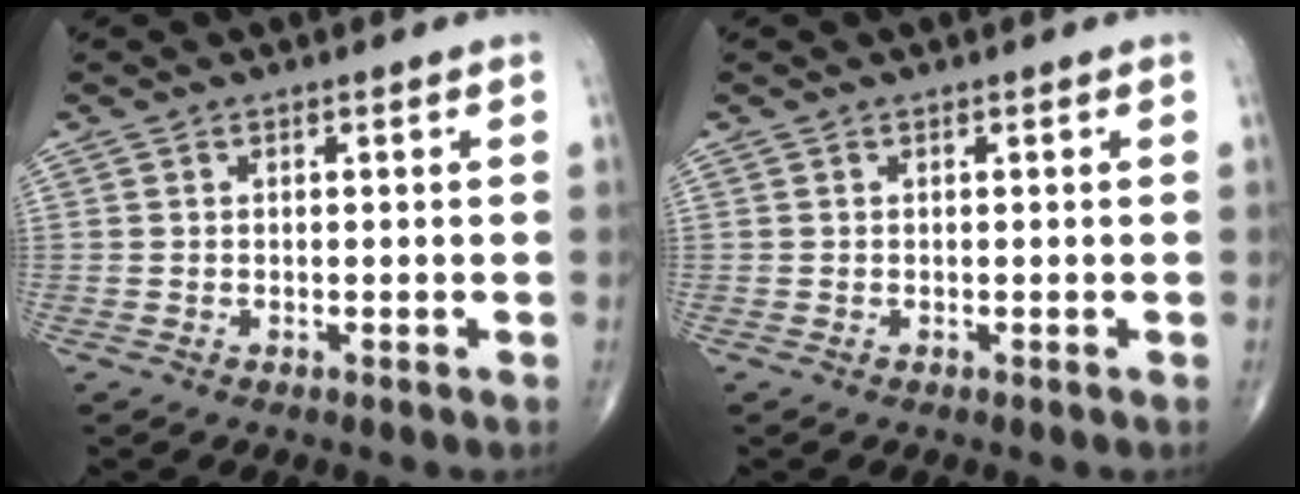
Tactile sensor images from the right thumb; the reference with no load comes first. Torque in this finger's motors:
{"motor_torque": [0.01, 0.02, 0.00, 0.00, 0.02]}